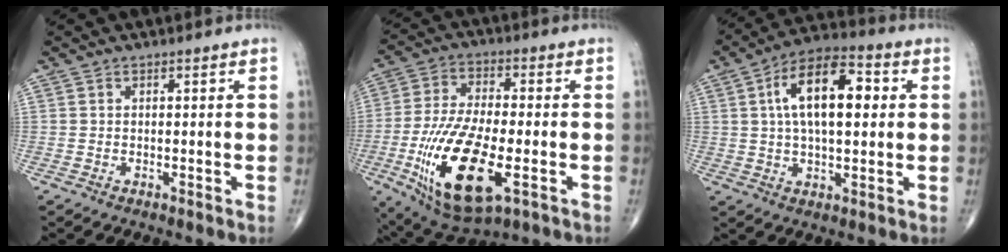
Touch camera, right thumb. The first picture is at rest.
{"total": 19.4, "force": [-6.0, 7.6, 16.8], "torque": [-0.339, -0.003, -0.093]}
{"total": 15.1, "force": [2.9, 7.2, 13.0], "torque": [-0.208, 0.018, 0.043]}